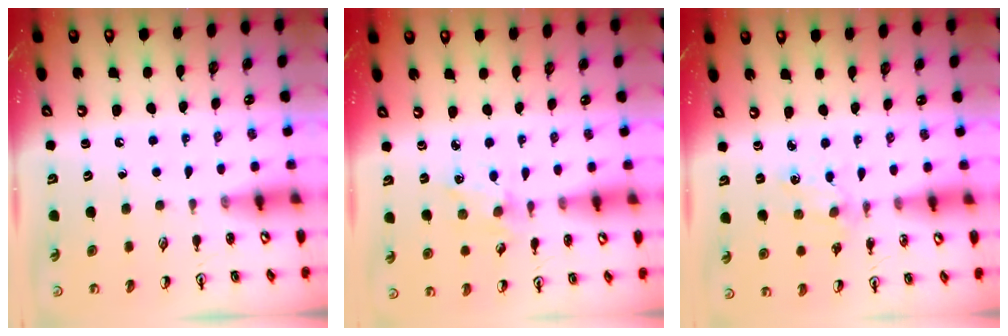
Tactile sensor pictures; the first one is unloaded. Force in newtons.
{"total": 2.6, "press": 2.6, "slide": 0.4}
{"total": 1.8, "press": 1.8, "slide": 0.3}